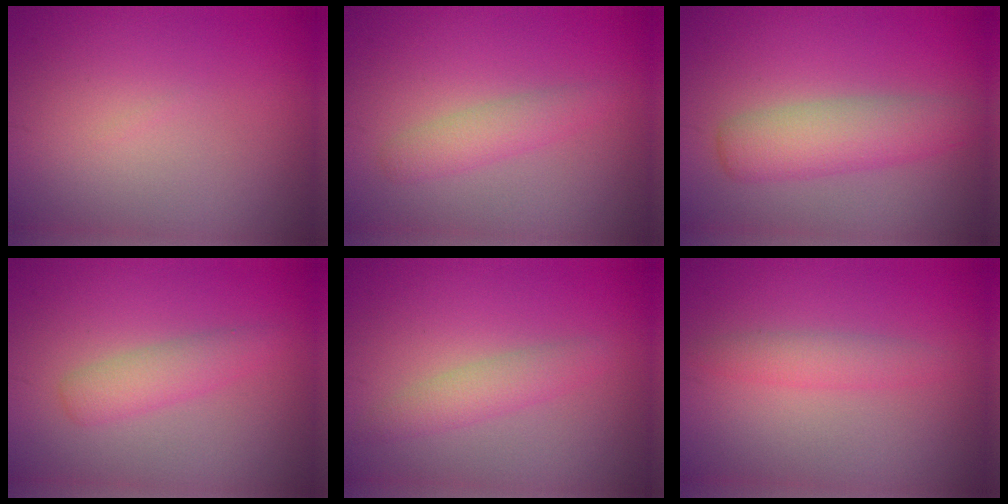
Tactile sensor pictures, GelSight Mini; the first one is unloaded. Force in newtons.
{"total": 2.2, "press": 2.2, "slide": 0.1}
{"total": 4.2, "press": 4.2, "slide": 0.1}
{"total": 2.4, "press": 2.4, "slide": 0.0}
{"total": 2.2, "press": 2.2, "slide": 0.1}
{"total": 1.9, "press": 1.9, "slide": 0.0}